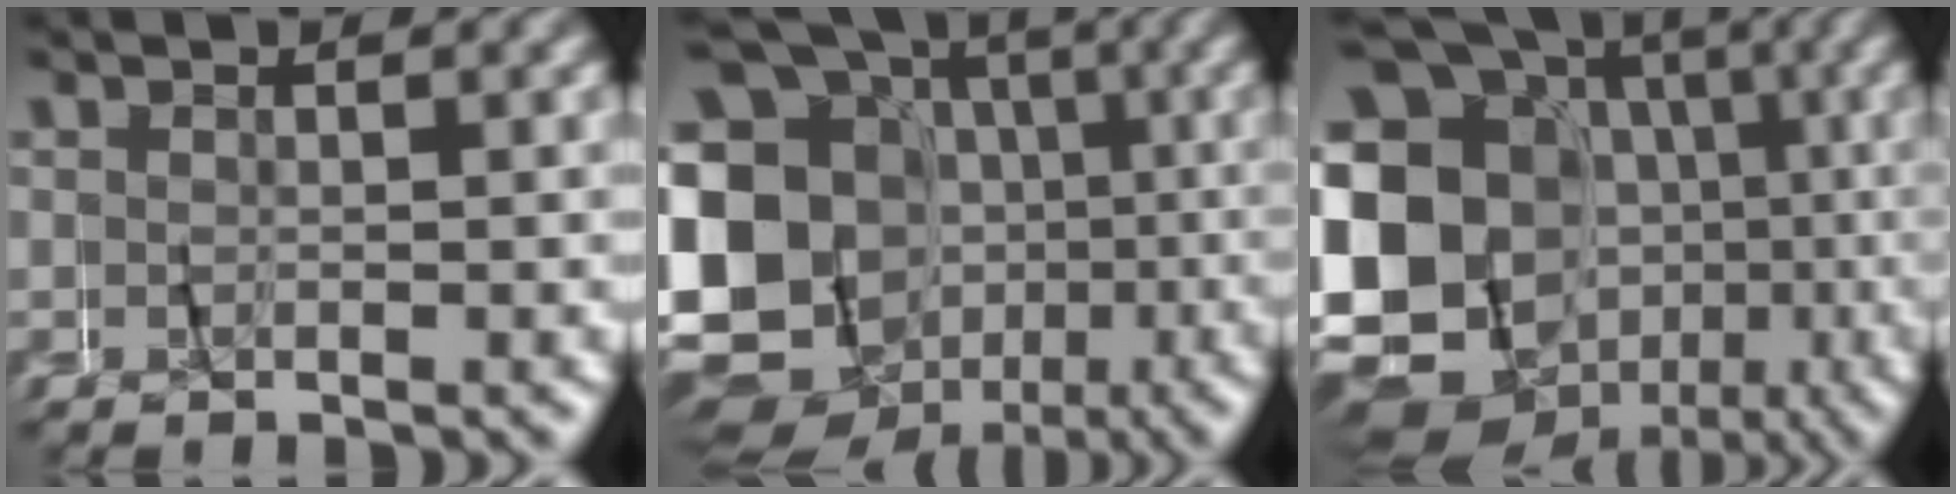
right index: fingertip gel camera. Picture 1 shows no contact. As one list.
[{"total": 15.3, "force": [-1.4, 13.3, 7.4], "torque": [-0.159, -0.027, -0.033]}, {"total": 16.9, "force": [-2.4, 13.9, 9.2], "torque": [-0.195, -0.043, -0.034]}]